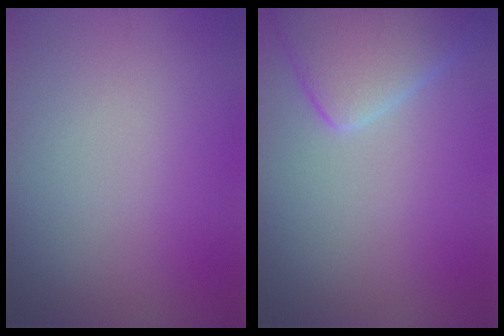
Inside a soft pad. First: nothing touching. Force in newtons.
{"total": 5.1, "press": 5.1, "slide": 0.5}